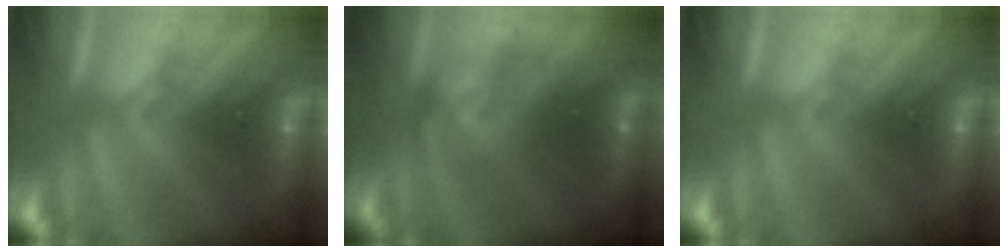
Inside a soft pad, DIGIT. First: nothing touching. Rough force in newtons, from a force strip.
{"total": 2.1}
{"total": 0.0}